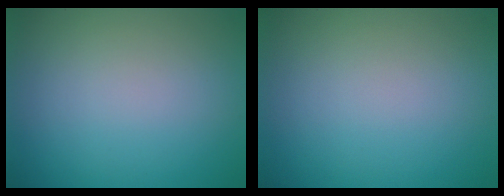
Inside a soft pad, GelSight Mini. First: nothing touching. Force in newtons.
{"total": 0.0}